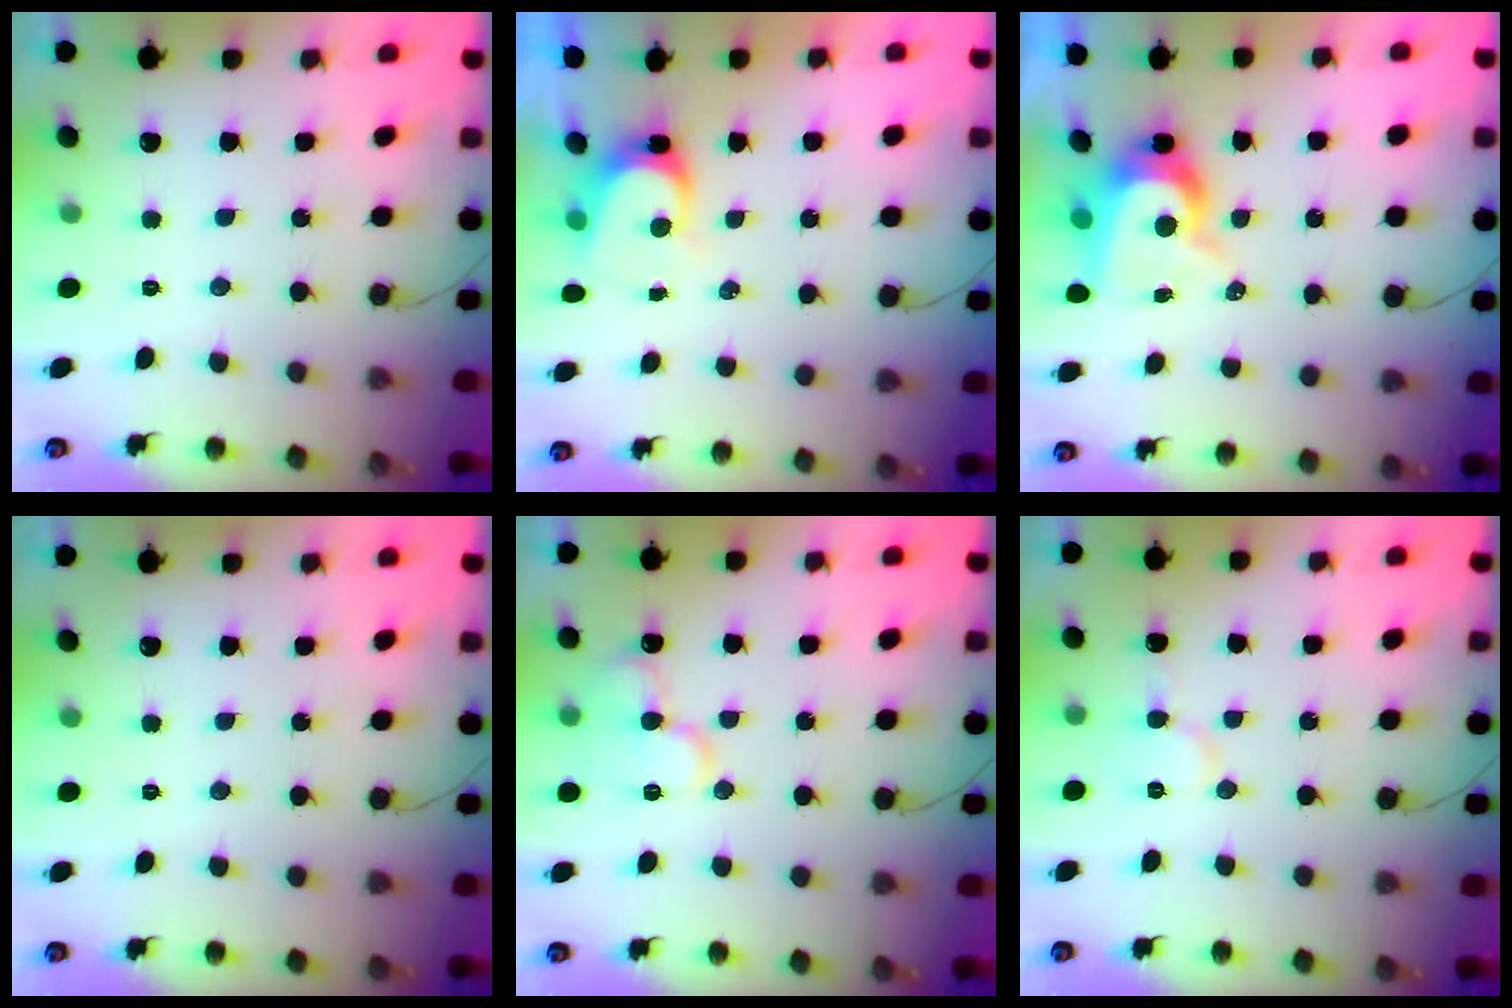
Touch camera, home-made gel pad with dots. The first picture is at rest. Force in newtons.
{"total": 4.4, "press": 4.4, "slide": 0.5}
{"total": 9.2, "press": 9.2, "slide": 0.7}
{"total": 0.0}
{"total": 12.9, "press": 12.8, "slide": 1.7}
{"total": 5.9, "press": 5.9, "slide": 0.5}